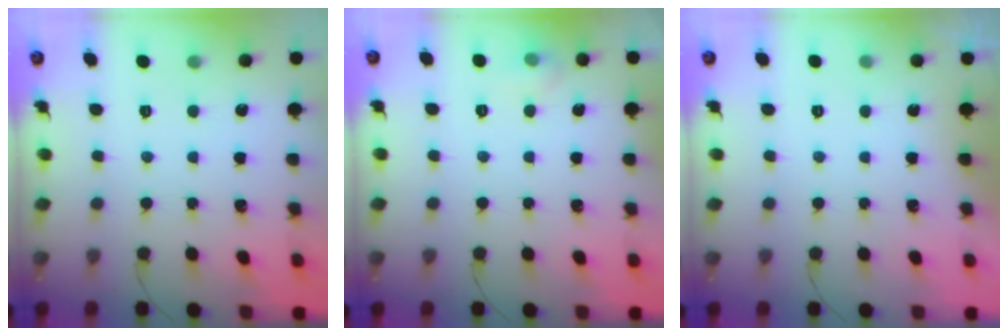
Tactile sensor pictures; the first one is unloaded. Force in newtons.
{"total": 4.6, "press": 4.3, "slide": 1.7}
{"total": 0.0}